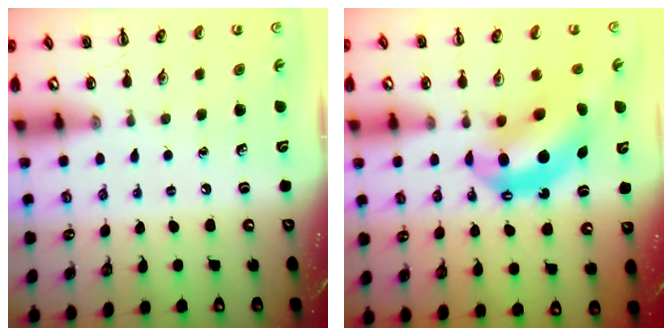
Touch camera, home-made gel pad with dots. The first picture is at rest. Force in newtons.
{"total": 11.7, "press": 11.3, "slide": 3.0}